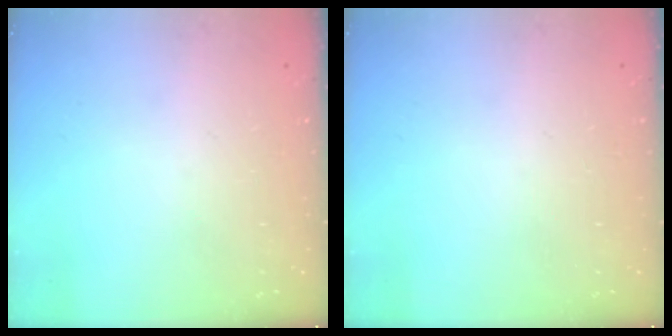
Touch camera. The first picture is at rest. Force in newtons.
{"total": 0.0}